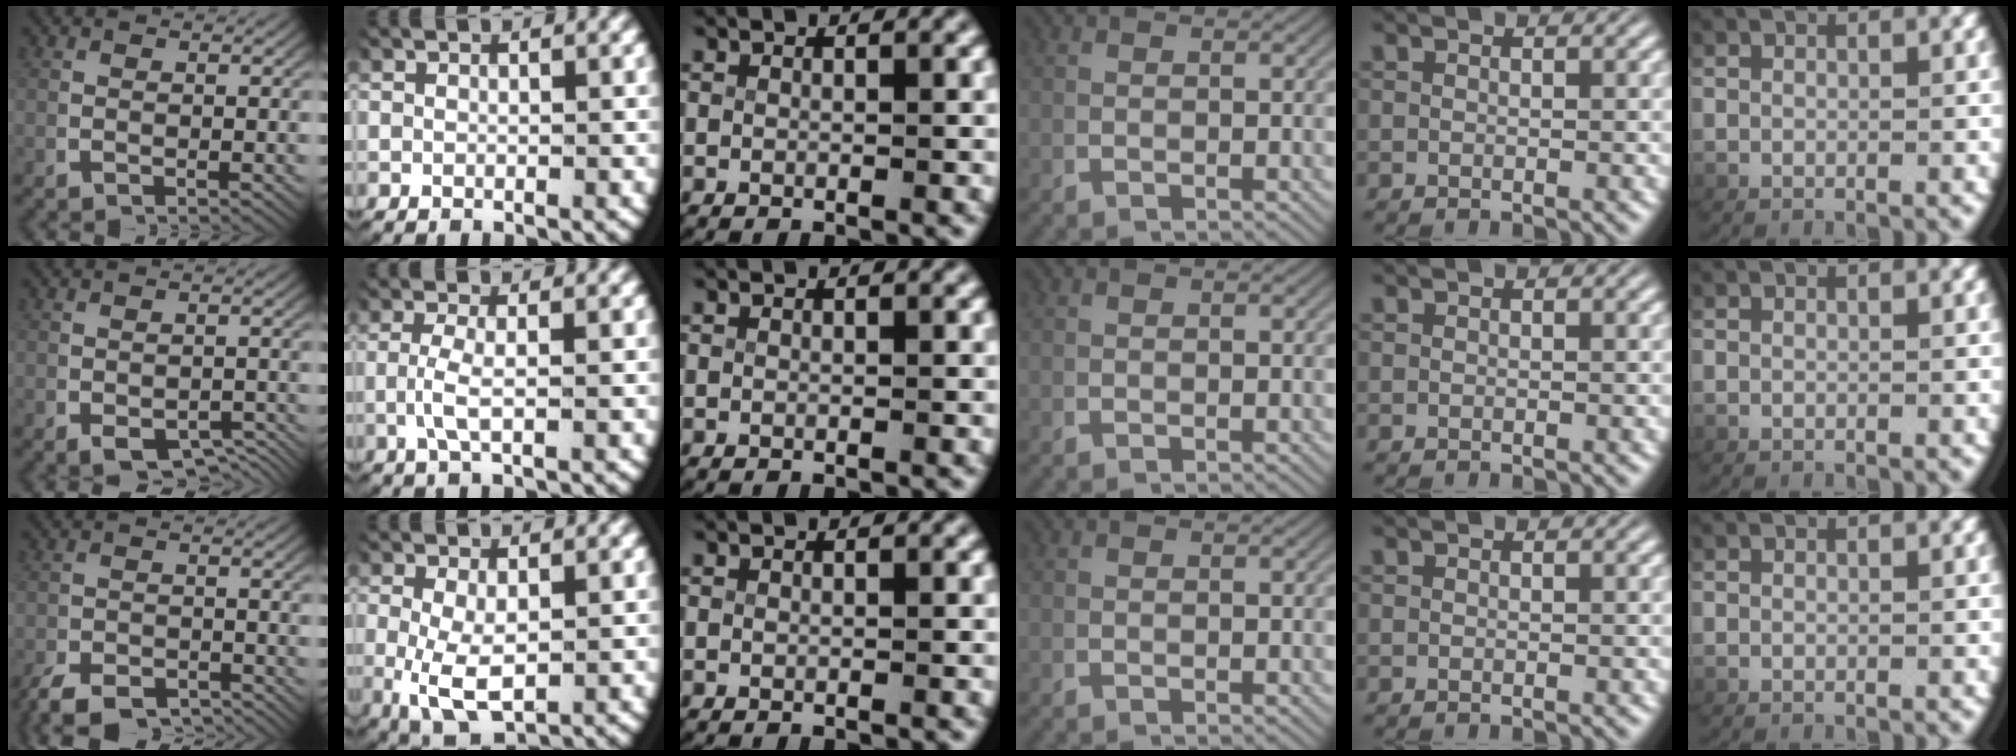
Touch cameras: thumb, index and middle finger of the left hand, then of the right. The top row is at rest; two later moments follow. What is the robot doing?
{"motion": "lift_and_place", "object": "card"}